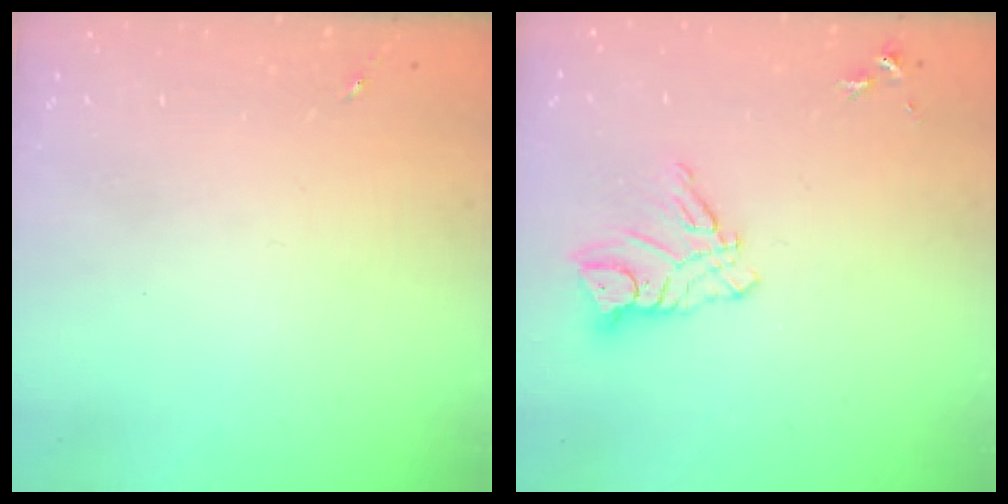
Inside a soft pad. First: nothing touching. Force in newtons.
{"total": 9.9, "press": 9.8, "slide": 1.1}